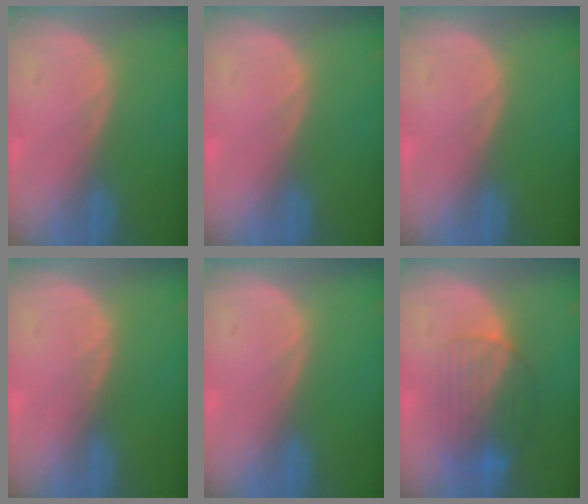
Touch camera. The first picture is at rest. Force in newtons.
{"total": 0.0}
{"total": 0.0}
{"total": 0.5, "press": 0.5, "slide": 0.1}
{"total": 0.0}
{"total": 8.2, "press": 7.4, "slide": 3.5}